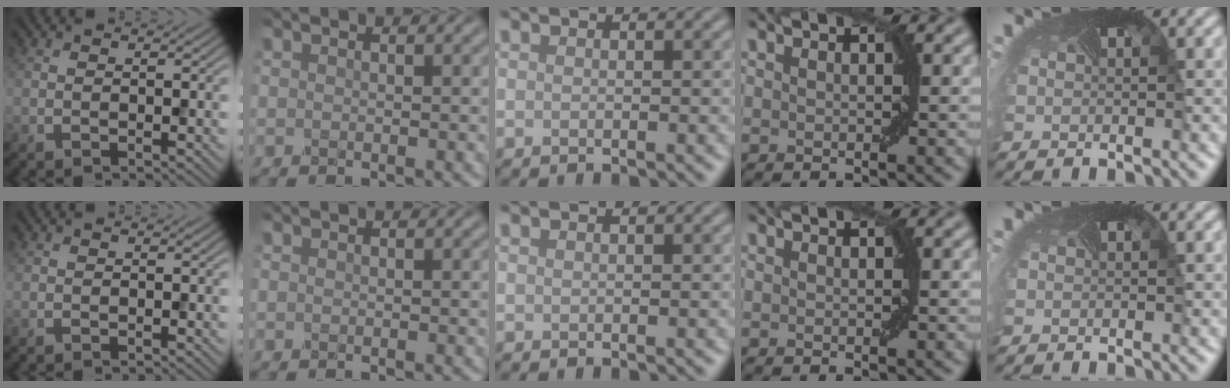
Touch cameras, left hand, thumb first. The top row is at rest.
{}